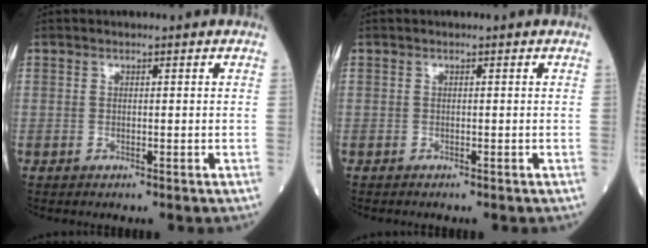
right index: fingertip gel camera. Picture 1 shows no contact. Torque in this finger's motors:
{"motor_torque": [0.02, -0.05, 0.06, 0.02]}